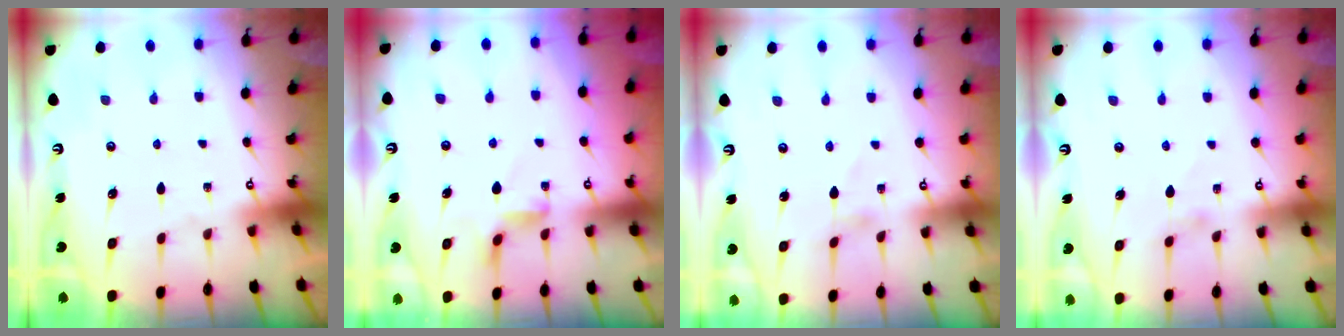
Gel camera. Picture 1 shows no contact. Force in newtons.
{"total": 2.9, "press": 2.8, "slide": 0.5}
{"total": 0.0}
{"total": 0.0}